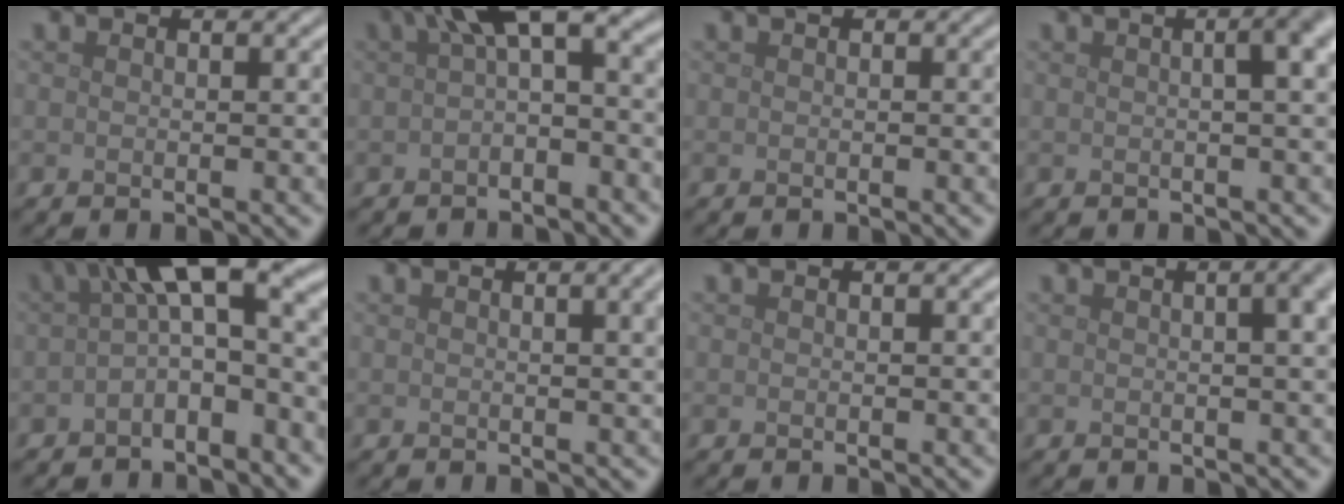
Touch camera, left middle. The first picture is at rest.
{"total": 6.8, "force": [1.3, 2.6, 6.2], "torque": [-0.086, 0.018, 0.008]}
{"total": 0.6, "force": [0.1, 0.4, 0.4], "torque": [-0.002, -0.003, 0.000]}
{"total": 6.9, "force": [1.7, 3.3, 5.8], "torque": [-0.018, 0.042, -0.012]}
{"total": 8.3, "force": [0.2, 3.2, 7.6], "torque": [-0.111, 0.019, -0.013]}
{"total": 4.1, "force": [1.2, 1.7, 3.5], "torque": [-0.024, 0.011, 0.009]}
{"total": 0.0}
{"total": 7.5, "force": [2.2, 3.9, 6.1], "torque": [-0.012, 0.045, -0.012]}